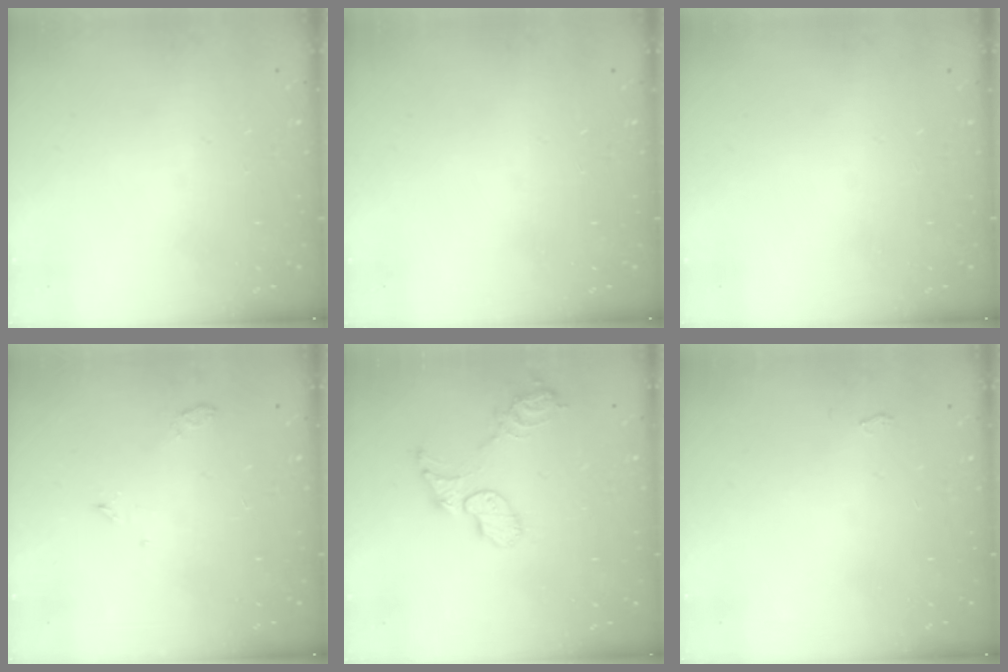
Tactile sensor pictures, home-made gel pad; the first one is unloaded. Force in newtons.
{"total": 0.0}
{"total": 0.0}
{"total": 3.0, "press": 2.9, "slide": 0.6}
{"total": 8.7, "press": 8.7, "slide": 0.7}
{"total": 2.7, "press": 2.7, "slide": 0.3}